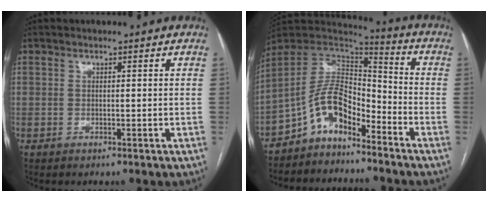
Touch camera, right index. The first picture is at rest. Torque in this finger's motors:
{"motor_torque": [0.07, -0.14, -0.03, -0.08]}